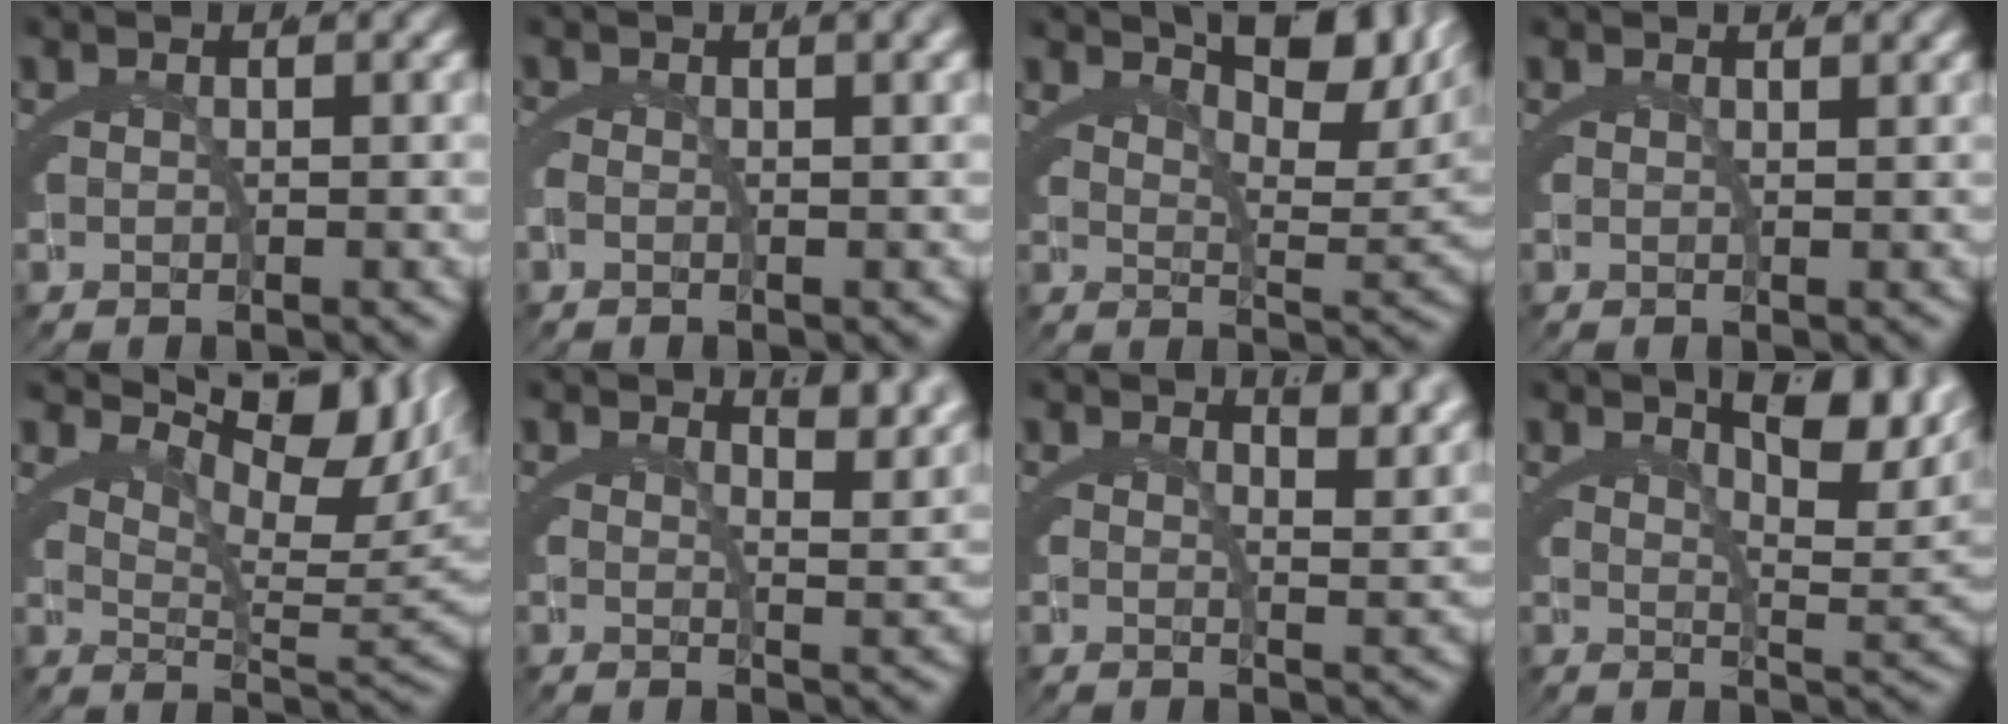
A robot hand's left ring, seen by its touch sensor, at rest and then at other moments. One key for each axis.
{"total": 1.3, "fx": 0.3, "fy": -0.1, "fz": 1.3, "tx": -0.023, "ty": 0.005, "tz": 0.004}
{"total": 9.6, "fx": 6.9, "fy": 2.1, "fz": 6.4, "tx": -0.061, "ty": 0.020, "tz": 0.099}
{"total": 0.7, "fx": 0.7, "fy": 0.0, "fz": 0.1, "tx": -0.001, "ty": -0.002, "tz": 0.011}
{"total": 7.9, "fx": 4.3, "fy": 1.9, "fz": 6.3, "tx": -0.080, "ty": 0.003, "tz": 0.074}
{"total": 3.5, "fx": 2.9, "fy": 0.0, "fz": 2.0, "tx": -0.021, "ty": -0.007, "tz": 0.044}
{"total": 3.0, "fx": 2.4, "fy": -0.1, "fz": 1.7, "tx": -0.017, "ty": -0.007, "tz": 0.038}
{"total": 7.3, "fx": 4.9, "fy": 0.8, "fz": 5.4, "tx": -0.048, "ty": 0.016, "tz": 0.070}